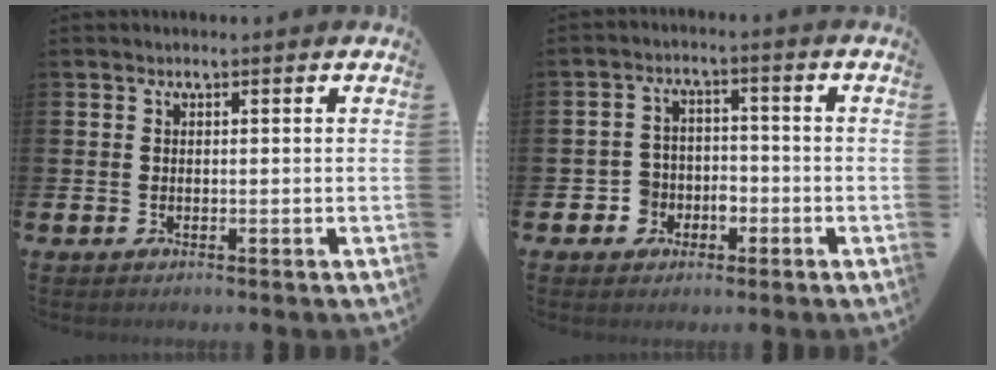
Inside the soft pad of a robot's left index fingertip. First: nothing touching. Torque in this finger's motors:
{"motor_torque": [0.26, -0.04, 0.03, 0.04]}